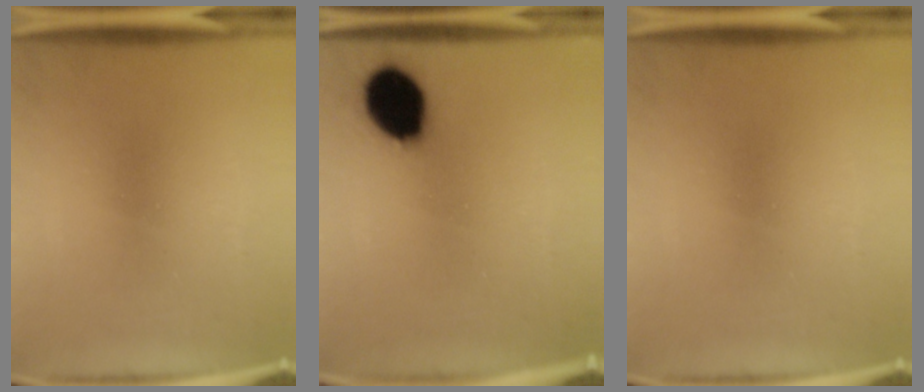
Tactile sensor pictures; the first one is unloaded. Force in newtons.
{"total": 14.2}
{"total": 0.0}